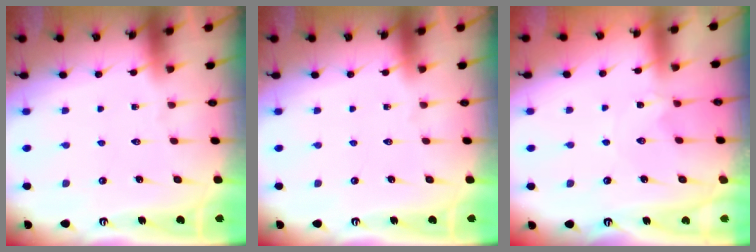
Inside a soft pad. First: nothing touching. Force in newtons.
{"total": 0.0}
{"total": 0.0}